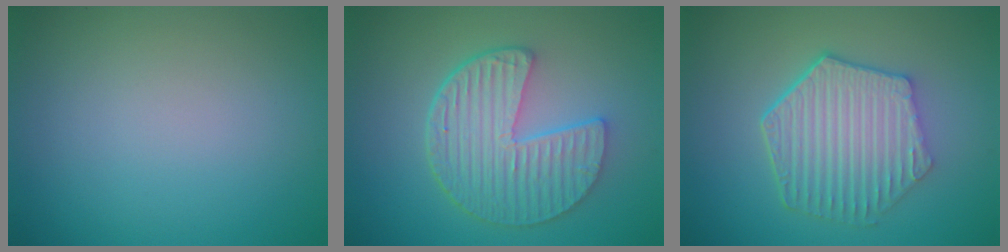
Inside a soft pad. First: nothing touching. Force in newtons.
{"total": 6.4, "press": 4.7, "slide": 4.4}
{"total": 6.1, "press": 4.7, "slide": 3.9}